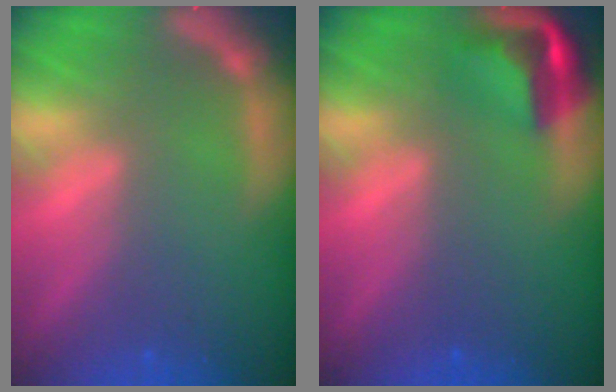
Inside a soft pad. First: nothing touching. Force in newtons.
{"total": 4.4}